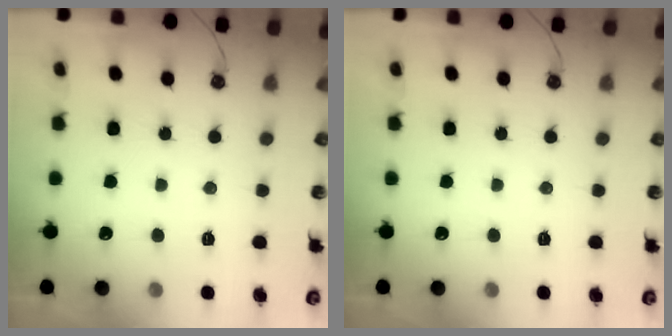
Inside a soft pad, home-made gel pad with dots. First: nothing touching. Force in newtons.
{"total": 0.0}